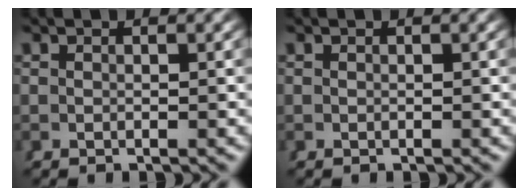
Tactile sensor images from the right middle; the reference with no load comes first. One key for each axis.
{"total": 0.0}